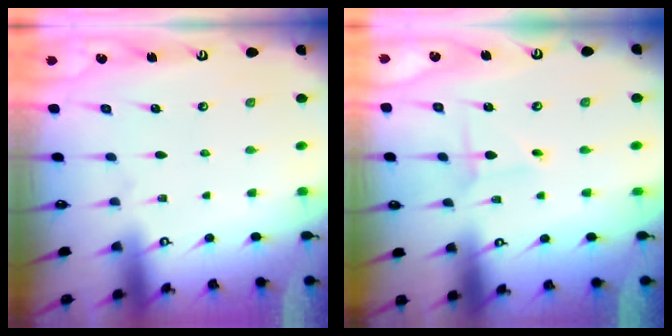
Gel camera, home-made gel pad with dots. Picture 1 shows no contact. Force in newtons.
{"total": 1.1, "press": 1.1, "slide": 0.0}